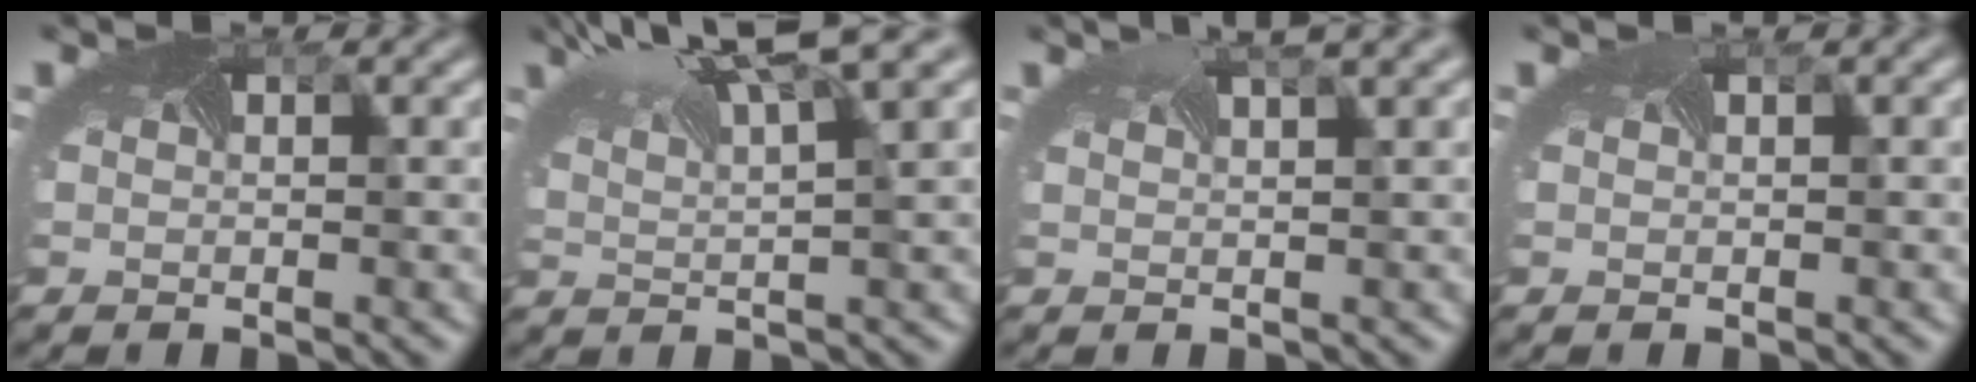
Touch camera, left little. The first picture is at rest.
{"total": 7.1, "force": [4.9, 1.4, 5.0], "torque": [-0.097, 0.024, 0.084]}
{"total": 3.6, "force": [2.6, 0.3, 2.4], "torque": [-0.031, 0.022, 0.031]}
{"total": 0.6, "force": [0.2, 0.1, 0.6], "torque": [-0.009, 0.004, 0.001]}